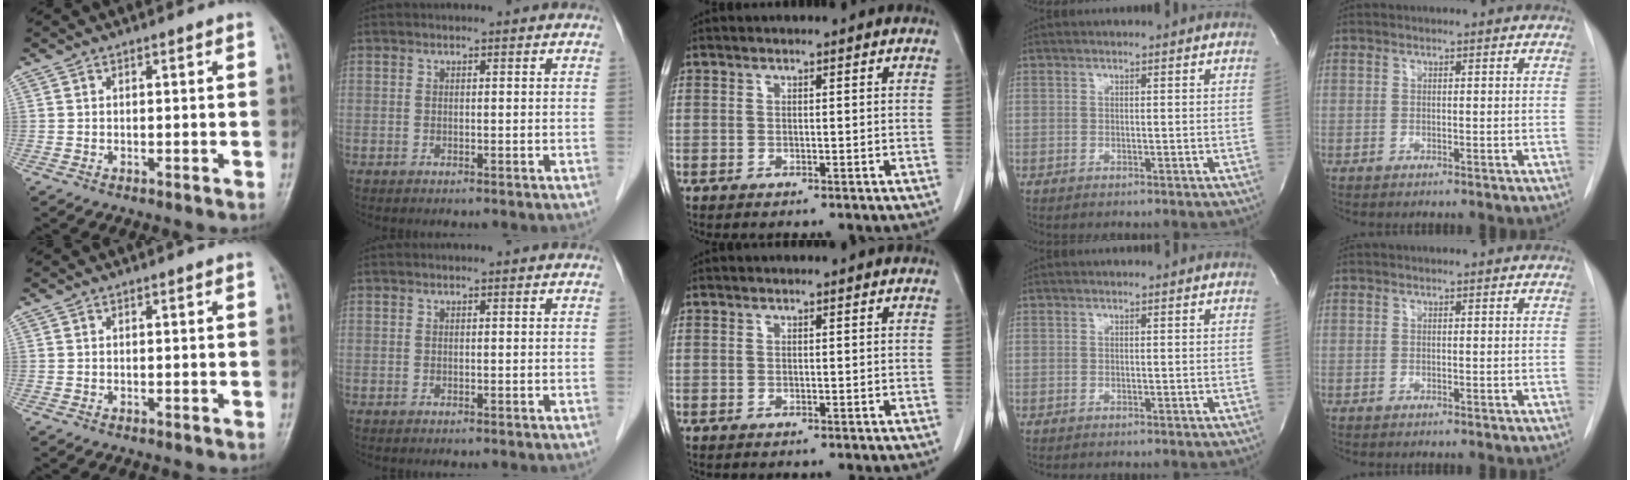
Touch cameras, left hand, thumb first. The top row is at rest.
{}